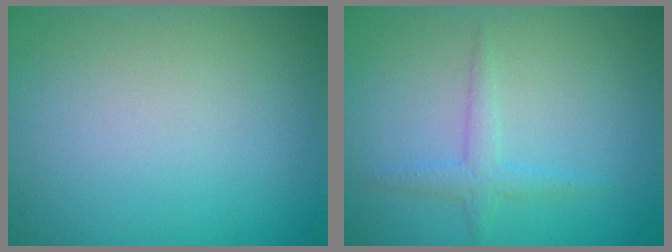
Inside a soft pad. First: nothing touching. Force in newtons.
{"total": 1.7, "press": 1.7, "slide": 0.0}